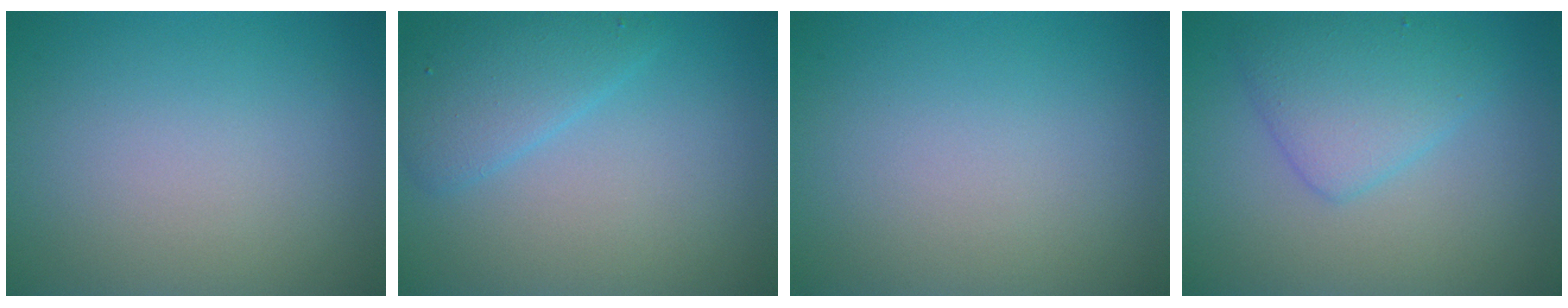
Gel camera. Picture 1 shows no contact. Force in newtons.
{"total": 3.1, "press": 3.1, "slide": 0.0}
{"total": 0.0}
{"total": 3.8, "press": 3.8, "slide": 0.1}